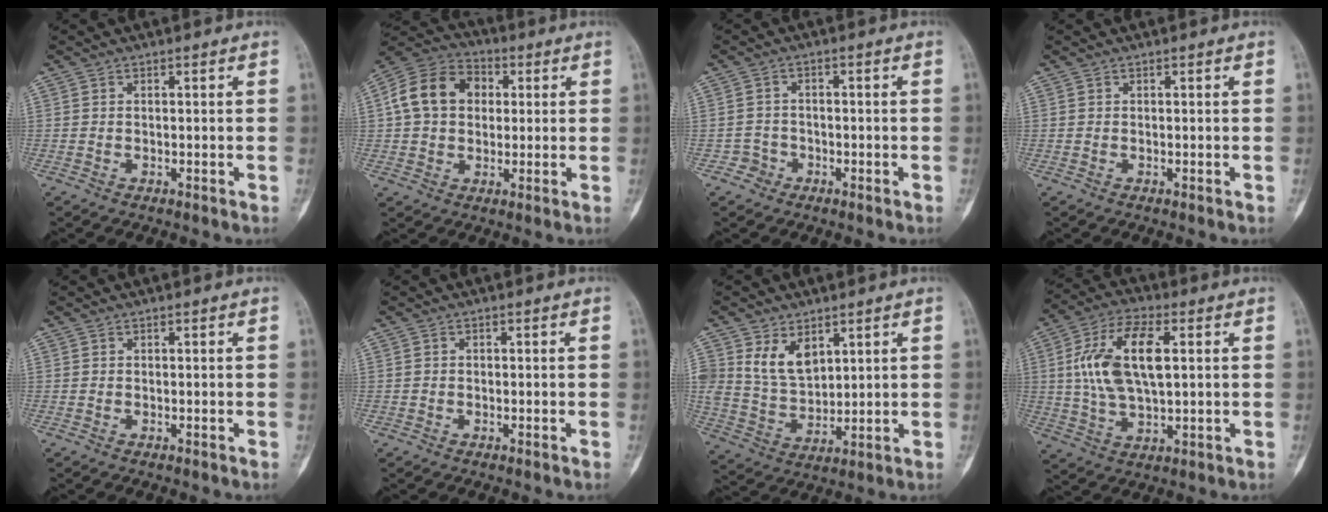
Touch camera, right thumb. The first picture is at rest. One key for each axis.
{"total": 13.2, "fx": 2.2, "fy": 10.1, "fz": 8.2, "tx": -0.132, "ty": 0.023, "tz": 0.027}
{"total": 2.6, "fx": -1.5, "fy": 2.2, "fz": -0.3, "tx": 0.022, "ty": 0.014, "tz": -0.032}
{"total": 0.0}
{"total": 0.0}
{"total": 0.5, "fx": -0.1, "fy": 0.5, "fz": 0.0, "tx": 0.003, "ty": 0.005, "tz": -0.002}
{"total": 8.7, "fx": 4.2, "fy": 5.7, "fz": 5.1, "tx": -0.071, "ty": -0.029, "tz": 0.095}
{"total": 14.6, "fx": 2.5, "fy": 6.8, "fz": 12.6, "tx": -0.248, "ty": 0.007, "tz": 0.047}